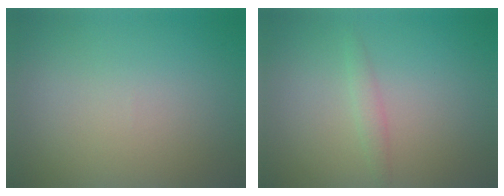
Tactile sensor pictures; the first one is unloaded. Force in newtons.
{"total": 1.2, "press": 1.2, "slide": 0.1}